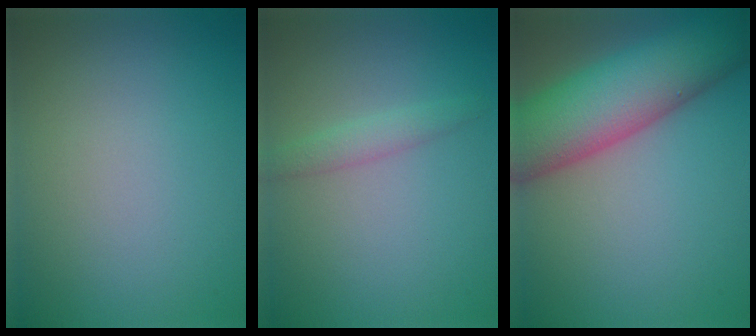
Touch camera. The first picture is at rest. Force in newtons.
{"total": 1.5, "press": 1.5, "slide": 0.1}
{"total": 11.2, "press": 11.2, "slide": 0.4}